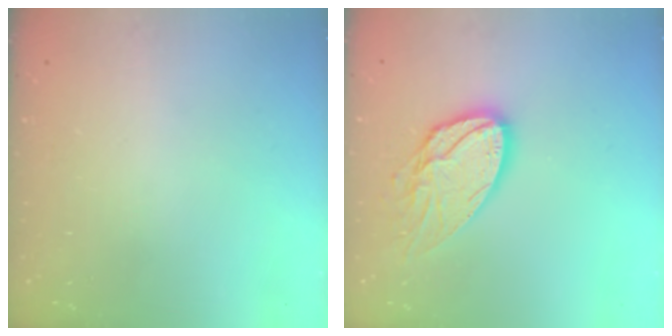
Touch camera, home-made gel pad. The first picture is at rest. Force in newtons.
{"total": 14.6, "press": 14.5, "slide": 1.2}